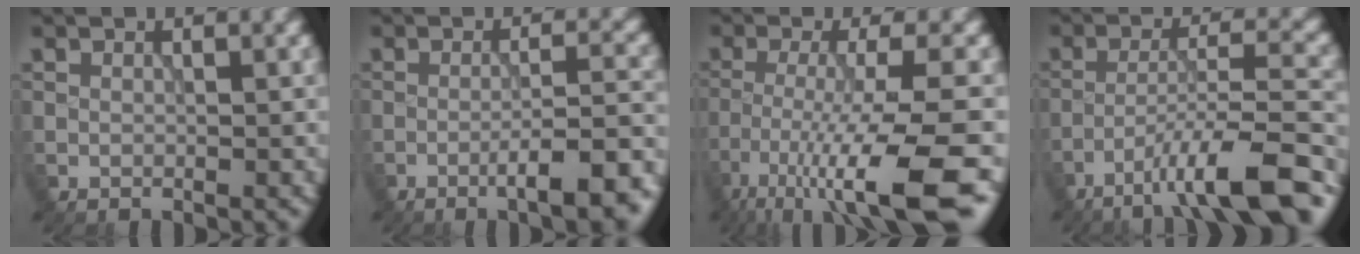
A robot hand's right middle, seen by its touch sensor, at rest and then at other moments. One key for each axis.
{"total": 7.2, "fx": -3.8, "fy": 1.4, "fz": 6.0, "tx": -0.081, "ty": 0.010, "tz": -0.051}
{"total": 10.9, "fx": -6.6, "fy": 2.0, "fz": 8.4, "tx": -0.150, "ty": -0.009, "tz": -0.108}
{"total": 10.2, "fx": -6.8, "fy": 1.8, "fz": 7.4, "tx": -0.120, "ty": 0.017, "tz": -0.111}